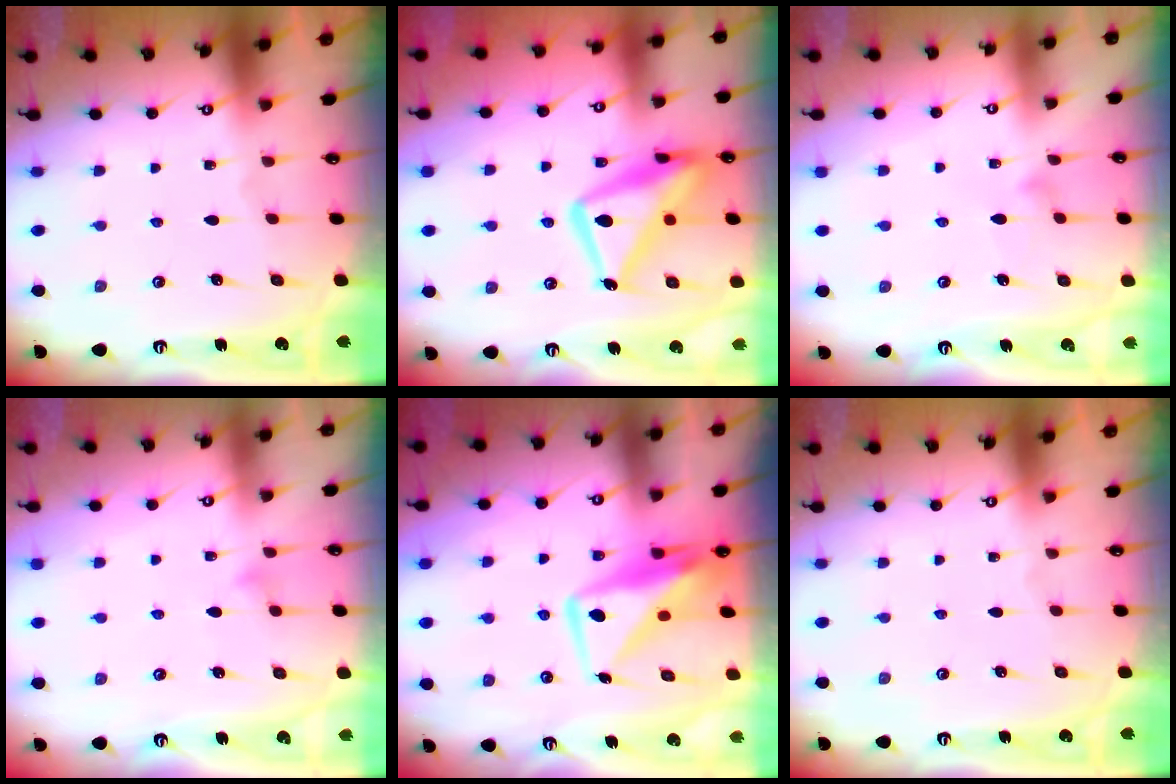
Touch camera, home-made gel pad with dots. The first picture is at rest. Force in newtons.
{"total": 18.2, "press": 18.1, "slide": 1.8}
{"total": 6.6, "press": 6.6, "slide": 0.3}
{"total": 5.1, "press": 5.1, "slide": 0.4}
{"total": 11.7, "press": 11.7, "slide": 0.8}
{"total": 0.0}